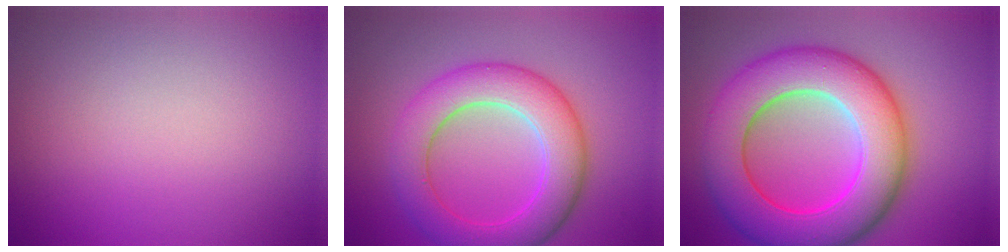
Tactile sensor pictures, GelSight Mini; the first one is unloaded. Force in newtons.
{"total": 7.1, "press": 7.1, "slide": 0.1}
{"total": 11.7, "press": 11.7, "slide": 0.3}